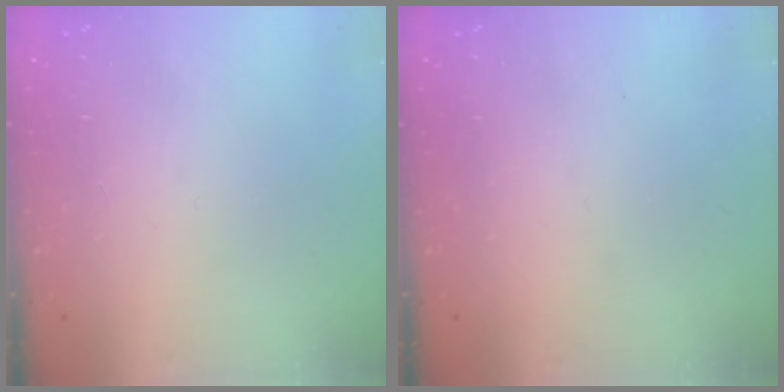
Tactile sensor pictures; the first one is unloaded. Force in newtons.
{"total": 0.0}